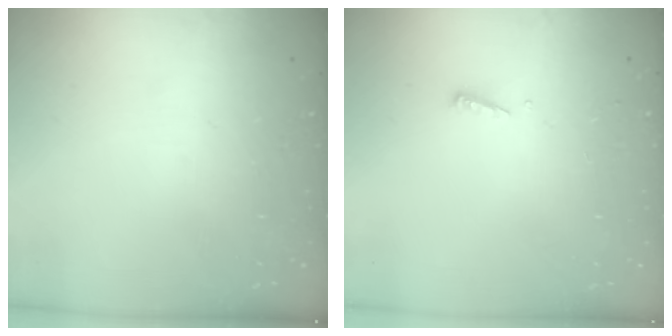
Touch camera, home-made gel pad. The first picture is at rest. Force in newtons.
{"total": 3.1, "press": 3.1, "slide": 0.3}